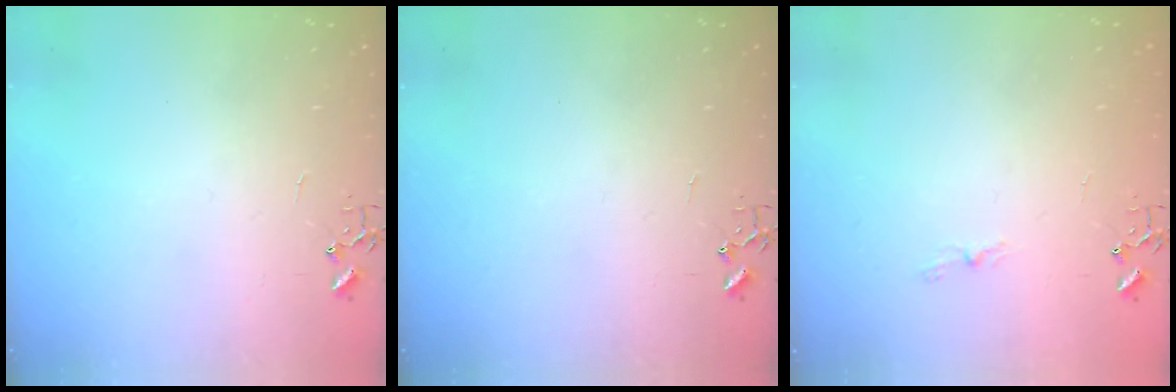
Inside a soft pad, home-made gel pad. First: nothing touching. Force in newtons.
{"total": 0.0}
{"total": 3.5, "press": 3.5, "slide": 0.3}